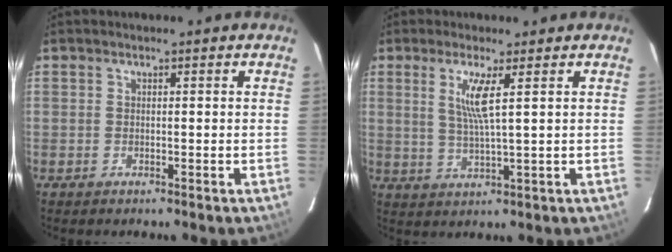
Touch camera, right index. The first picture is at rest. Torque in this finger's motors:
{"motor_torque": [0.09, 0.03, 0.37, 0.09]}